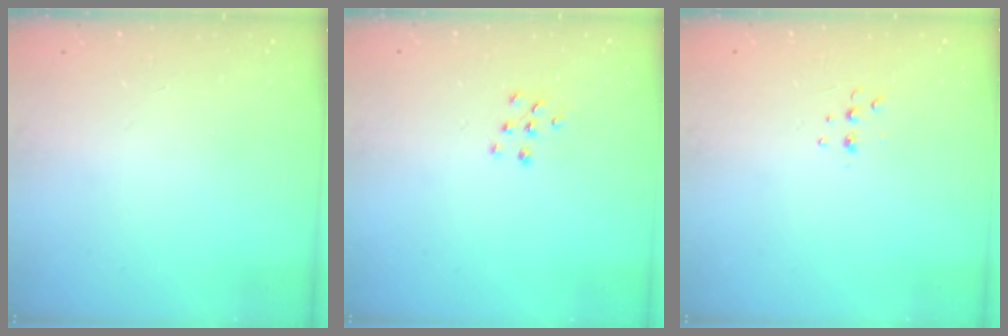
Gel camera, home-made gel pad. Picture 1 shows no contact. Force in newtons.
{"total": 6.8, "press": 6.8, "slide": 0.4}
{"total": 4.1, "press": 3.9, "slide": 1.3}